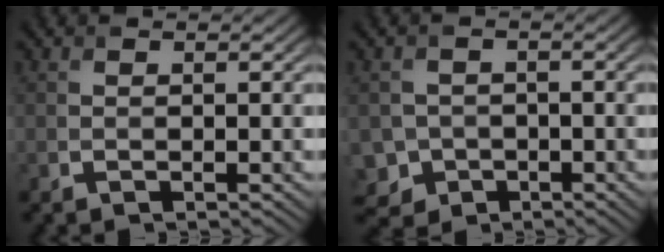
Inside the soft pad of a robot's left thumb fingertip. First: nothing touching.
{"total": 5.1, "force": [-2.3, 4.3, 1.4], "torque": [-0.033, -0.004, -0.055]}